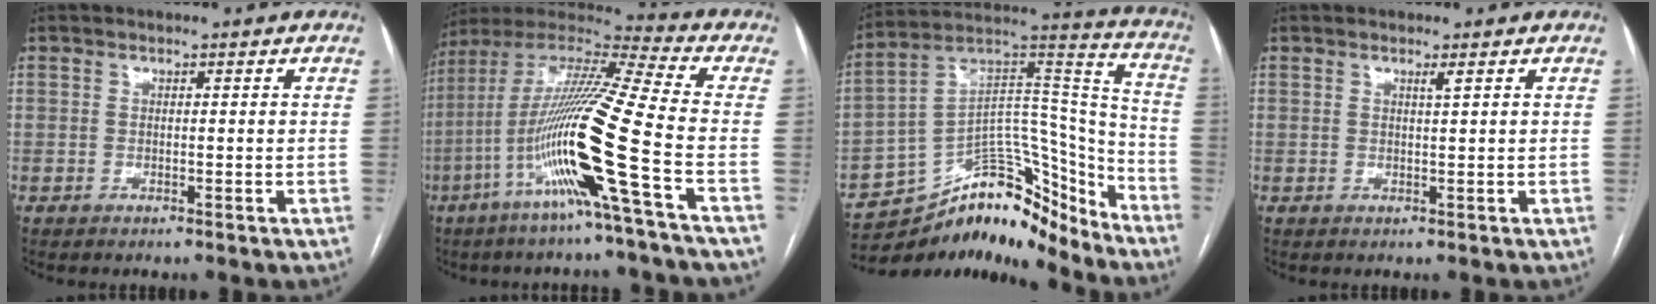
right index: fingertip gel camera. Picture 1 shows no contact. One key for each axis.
{"total": 19.5, "fx": -6.8, "fy": -1.5, "fz": 18.2, "tx": -0.369, "ty": -0.013, "tz": -0.142}
{"total": 18.7, "fx": -16.2, "fy": 6.9, "fz": 6.4, "tx": -0.085, "ty": 0.081, "tz": -0.256}
{"total": 1.0, "fx": 0.6, "fy": -0.3, "fz": 0.7, "tx": -0.021, "ty": -0.006, "tz": 0.012}